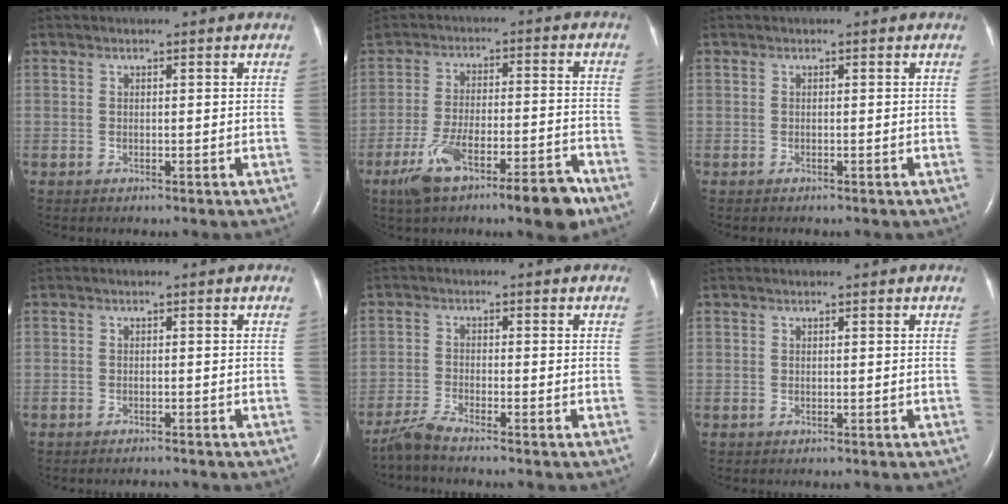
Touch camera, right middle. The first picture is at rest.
{"total": 12.0, "force": [-7.8, 2.3, 8.8], "torque": [-0.148, -0.001, -0.124]}
{"total": 0.5, "force": [-0.4, 0.1, 0.3], "torque": [-0.013, -0.003, -0.005]}
{"total": 1.4, "force": [-1.4, 0.3, 0.4], "torque": [-0.005, -0.002, -0.015]}
{"total": 3.4, "force": [-3.1, -0.5, 1.3], "torque": [-0.037, -0.015, -0.069]}
{"total": 0.0}